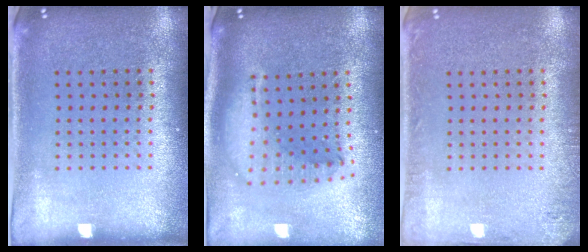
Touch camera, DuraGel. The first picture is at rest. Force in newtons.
{"total": 2.3, "press": 1.7, "slide": 1.5}
{"total": 1.4, "press": 1.4, "slide": 0.1}